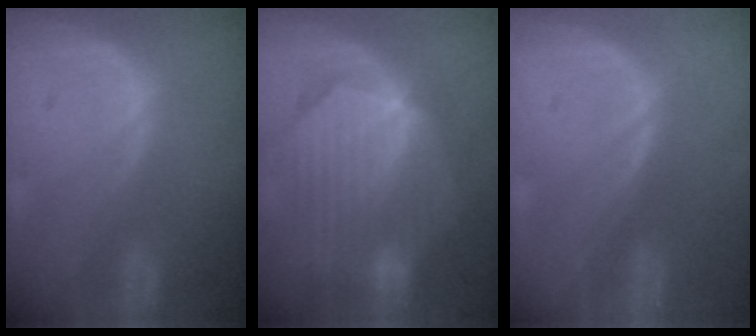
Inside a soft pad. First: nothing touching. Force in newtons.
{"total": 10.3, "press": 8.9, "slide": 5.3}
{"total": 0.0}